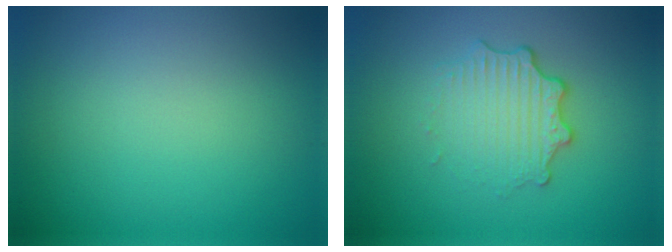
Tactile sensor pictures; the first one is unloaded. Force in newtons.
{"total": 3.2, "press": 2.5, "slide": 2.1}